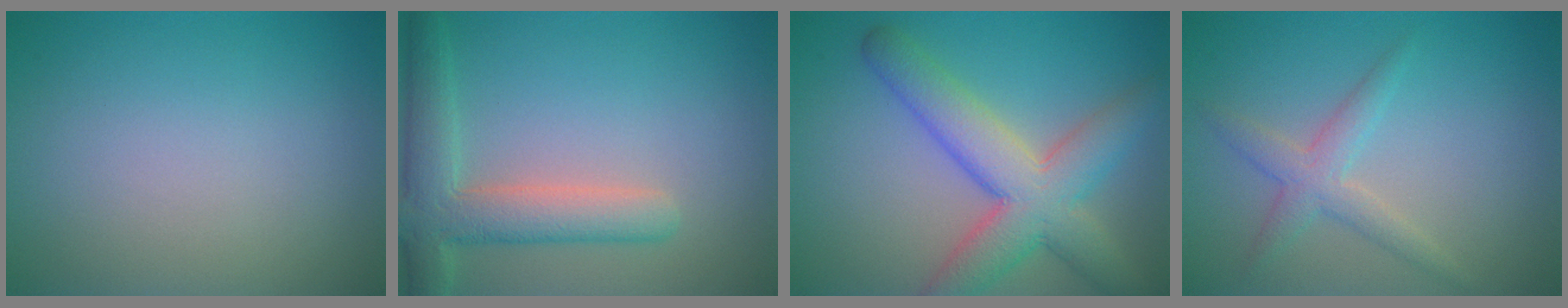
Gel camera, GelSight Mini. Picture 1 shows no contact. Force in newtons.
{"total": 5.3, "press": 5.3, "slide": 0.4}
{"total": 7.4, "press": 7.4, "slide": 0.2}
{"total": 2.5, "press": 2.5, "slide": 0.1}